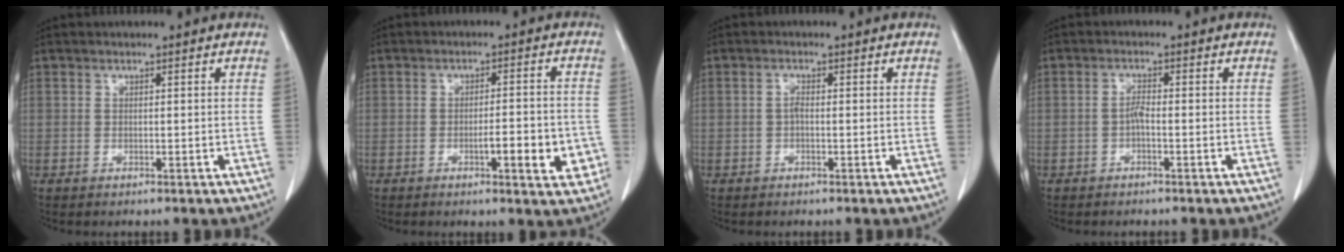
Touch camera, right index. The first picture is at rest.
{"total": 6.9, "force": [-2.3, 1.4, 6.3], "torque": [-0.082, 0.001, -0.027]}
{"total": 1.1, "force": [-0.2, 0.3, 1.0], "torque": [-0.020, 0.003, -0.005]}
{"total": 1.6, "force": [-0.6, 0.3, 1.4], "torque": [-0.026, 0.003, -0.012]}